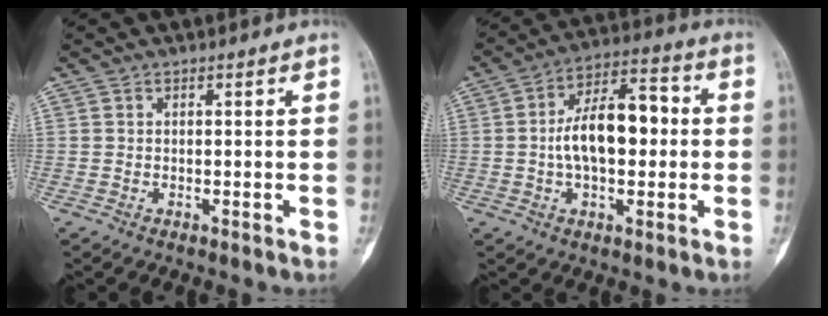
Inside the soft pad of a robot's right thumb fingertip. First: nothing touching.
{"total": 13.8, "force": [0.0, 7.3, 11.7], "torque": [-0.176, 0.033, -0.007]}